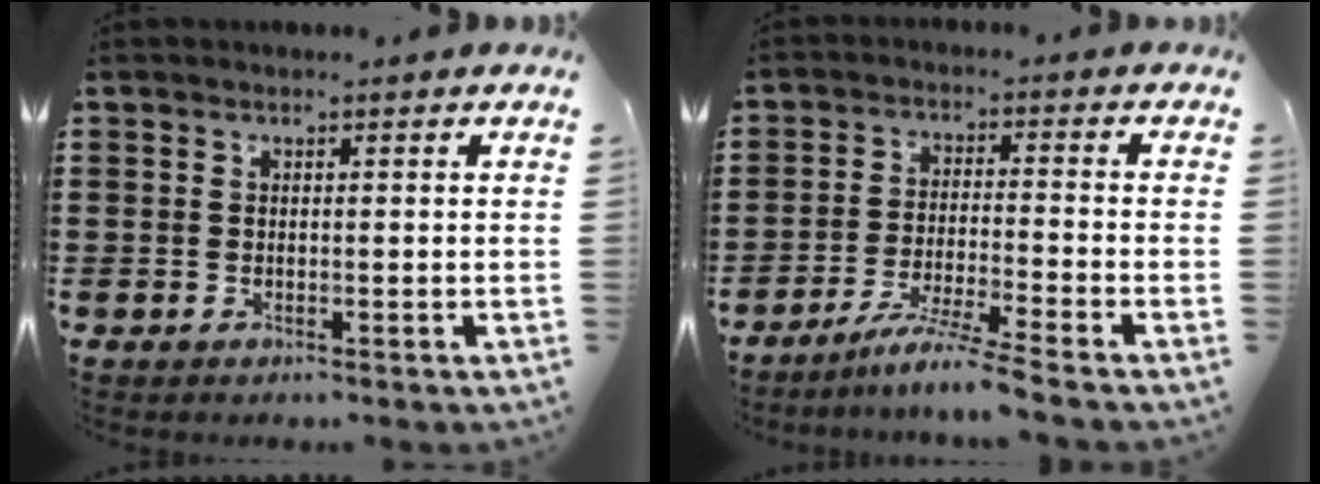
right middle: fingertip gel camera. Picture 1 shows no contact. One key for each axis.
{"total": 6.2, "fx": -5.3, "fy": -0.9, "fz": 3.1, "tx": -0.061, "ty": -0.022, "tz": -0.099}